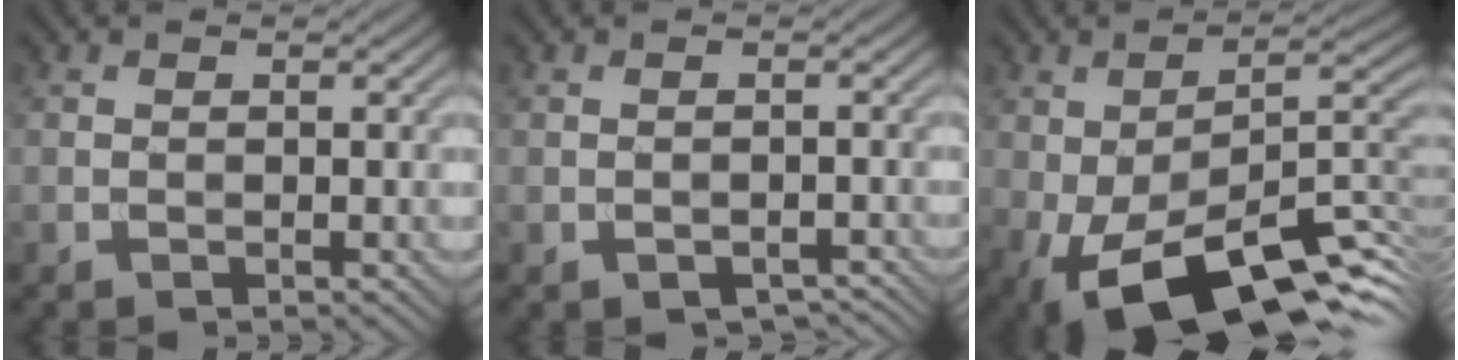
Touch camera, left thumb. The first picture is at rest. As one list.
[{"total": 2.2, "force": [-1.4, 1.1, 1.2], "torque": [-0.020, -0.005, -0.013]}, {"total": 18.1, "force": [-7.5, 8.4, 14.2], "torque": [-0.233, -0.032, -0.116]}]